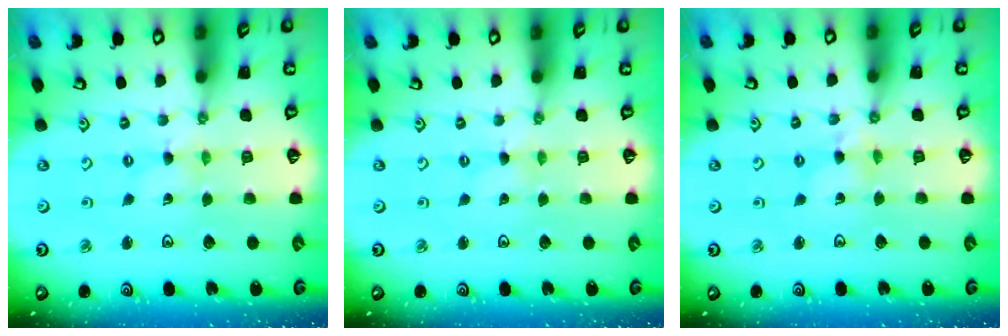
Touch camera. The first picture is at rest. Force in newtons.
{"total": 0.0}
{"total": 3.3, "press": 3.3, "slide": 0.4}